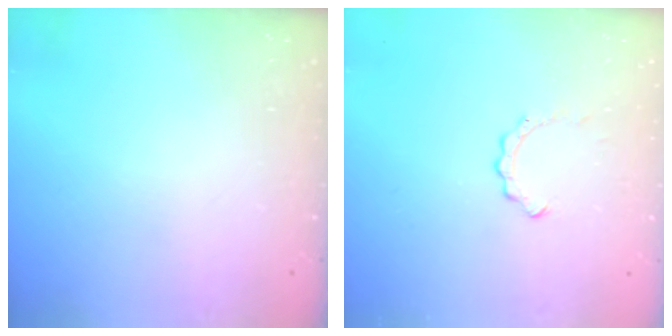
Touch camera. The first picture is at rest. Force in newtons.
{"total": 2.6, "press": 2.6, "slide": 0.3}